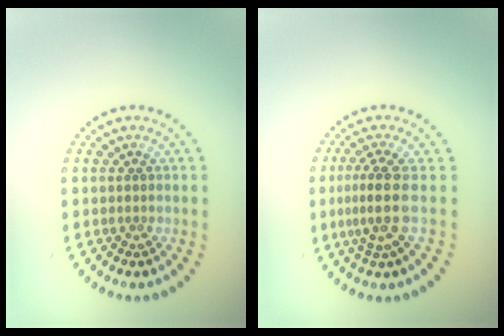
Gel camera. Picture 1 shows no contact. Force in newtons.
{"total": 3.1, "press": 2.3, "slide": 2.1}